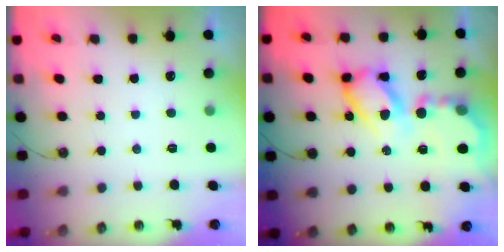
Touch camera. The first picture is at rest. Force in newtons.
{"total": 16.9, "press": 16.8, "slide": 1.5}